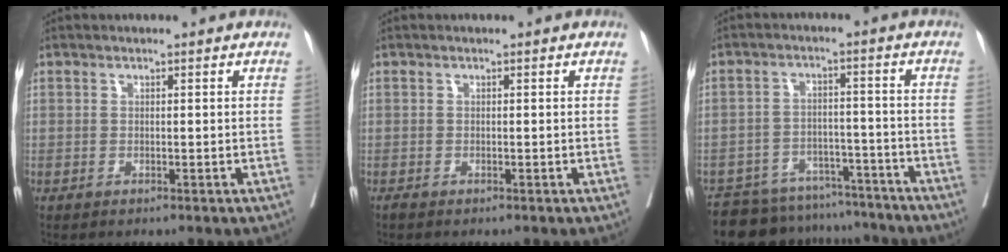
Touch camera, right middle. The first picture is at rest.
{"total": 0.0}
{"total": 14.4, "force": [-13.1, 5.4, 2.3], "torque": [-0.043, 0.017, -0.179]}